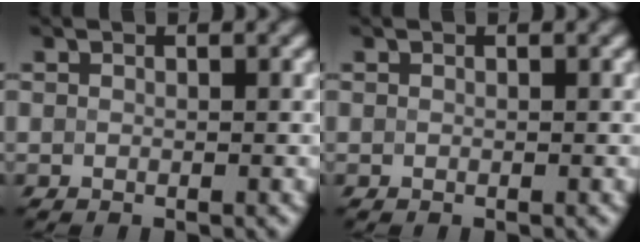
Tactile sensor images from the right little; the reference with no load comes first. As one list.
[{"total": 0.0}]